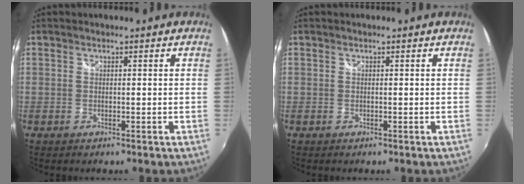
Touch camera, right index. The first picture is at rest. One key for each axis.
{"total": 0.0}